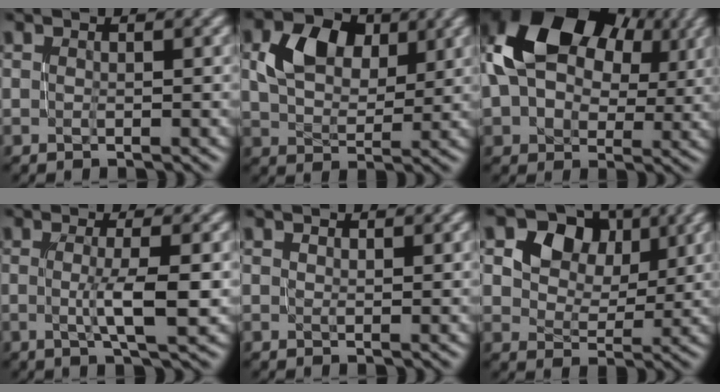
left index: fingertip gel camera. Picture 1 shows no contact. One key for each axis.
{"total": 5.8, "fx": 2.6, "fy": 3.9, "fz": 3.4, "tx": -0.065, "ty": 0.006, "tz": 0.045}
{"total": 16.1, "fx": 5.8, "fy": 11.1, "fz": 10.1, "tx": -0.188, "ty": 0.046, "tz": 0.100}
{"total": 4.1, "fx": -0.2, "fy": 0.8, "fz": 4.0, "tx": -0.065, "ty": 0.000, "tz": -0.004}
{"total": 0.0}
{"total": 9.0, "fx": 4.5, "fy": 6.6, "fz": 4.3, "tx": -0.075, "ty": 0.025, "tz": 0.064}